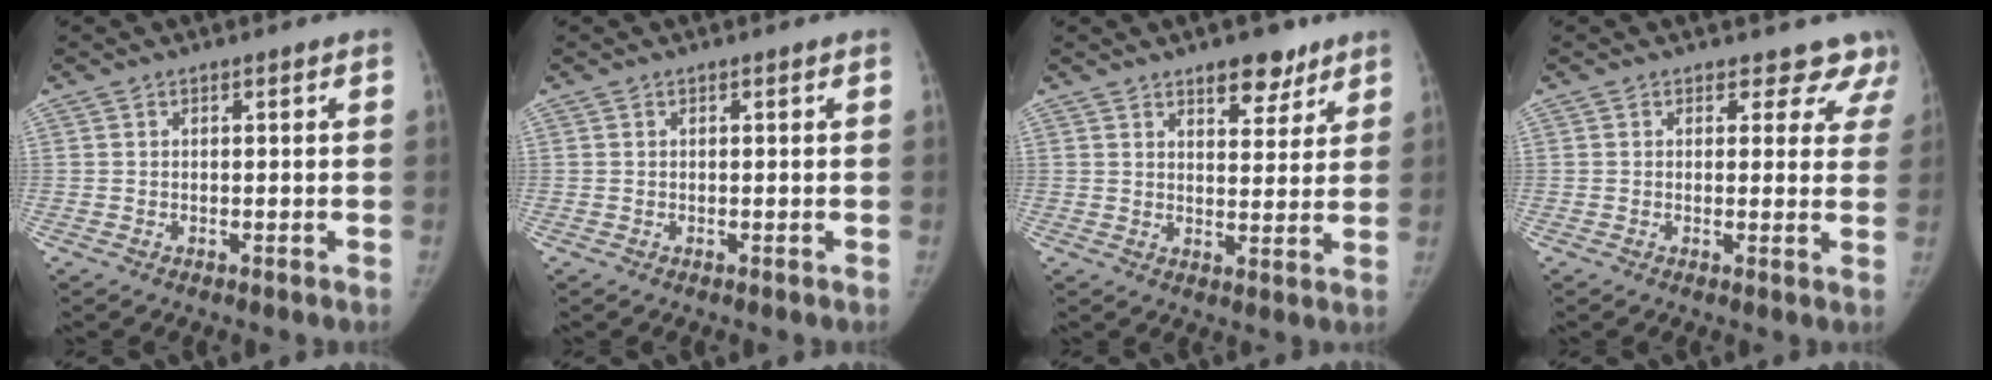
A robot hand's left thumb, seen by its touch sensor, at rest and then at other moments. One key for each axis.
{"total": 0.0}
{"total": 7.1, "fx": 4.9, "fy": 3.4, "fz": 3.8, "tx": -0.018, "ty": -0.028, "tz": 0.071}
{"total": 6.9, "fx": 5.8, "fy": 3.7, "fz": 0.5, "tx": 0.049, "ty": -0.021, "tz": 0.039}